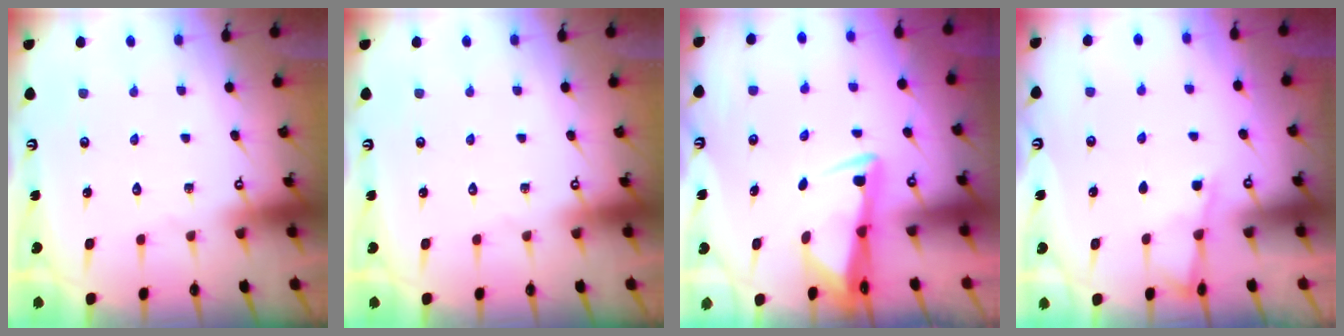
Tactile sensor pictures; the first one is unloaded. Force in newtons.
{"total": 0.0}
{"total": 2.9, "press": 2.8, "slide": 1.0}
{"total": 3.2, "press": 3.2, "slide": 0.4}